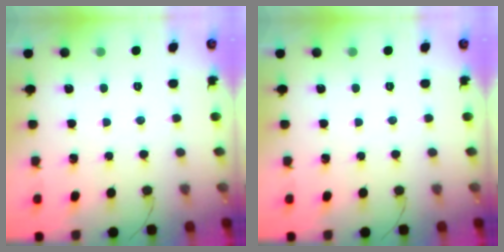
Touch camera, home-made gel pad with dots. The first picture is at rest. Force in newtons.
{"total": 0.0}